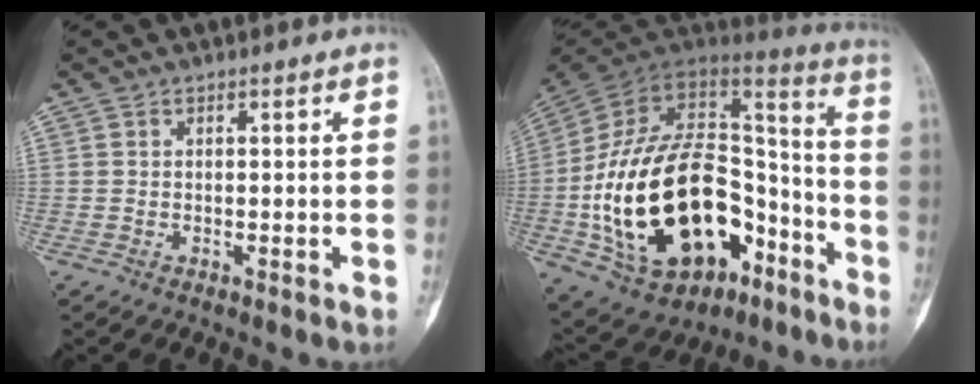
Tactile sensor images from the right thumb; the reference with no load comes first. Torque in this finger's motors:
{"motor_torque": [0.68, 0.81, 2.67, -0.10, 0.86]}